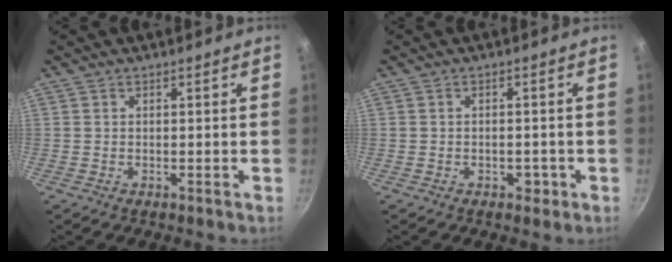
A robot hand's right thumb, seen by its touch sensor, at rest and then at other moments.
{"total": 2.3, "force": [-1.0, 1.6, 1.4], "torque": [-0.012, 0.007, -0.010]}